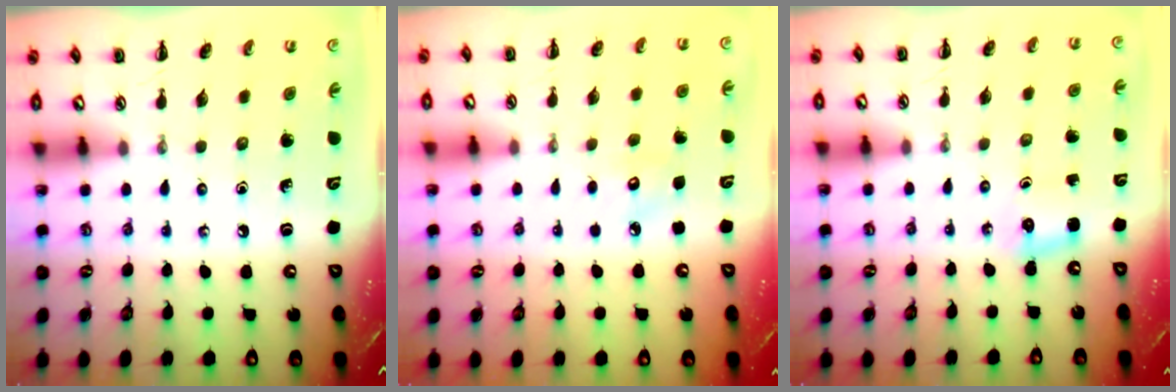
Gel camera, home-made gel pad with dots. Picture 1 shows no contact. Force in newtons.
{"total": 5.7, "press": 5.4, "slide": 1.7}
{"total": 2.6, "press": 2.5, "slide": 0.7}